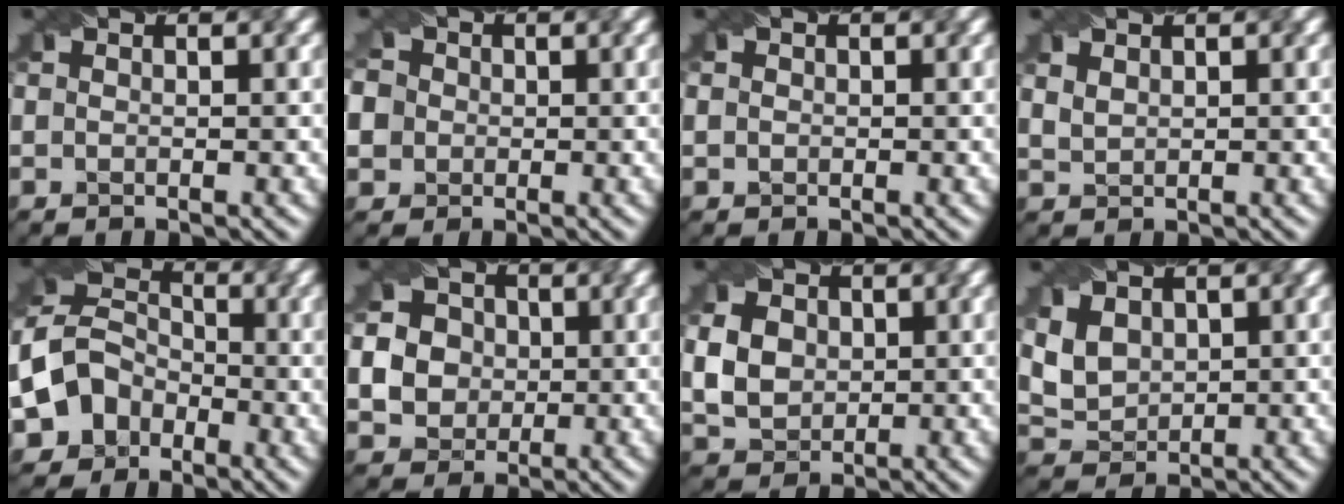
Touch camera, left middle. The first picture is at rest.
{"total": 6.5, "force": [0.4, 6.1, 2.4], "torque": [-0.053, 0.039, -0.012]}
{"total": 1.8, "force": [0.8, 1.4, 0.7], "torque": [-0.011, 0.016, 0.006]}
{"total": 1.4, "force": [1.1, 0.8, 0.5], "torque": [-0.016, 0.003, 0.028]}
{"total": 5.7, "force": [-2.8, 4.6, 2.0], "torque": [-0.031, 0.015, -0.061]}
{"total": 7.9, "force": [0.7, 7.4, 2.8], "torque": [-0.077, 0.033, 0.012]}
{"total": 4.5, "force": [0.5, 3.7, 2.5], "torque": [-0.069, 0.008, 0.011]}
{"total": 2.8, "force": [1.2, 2.1, 1.4], "torque": [-0.046, -0.006, 0.040]}